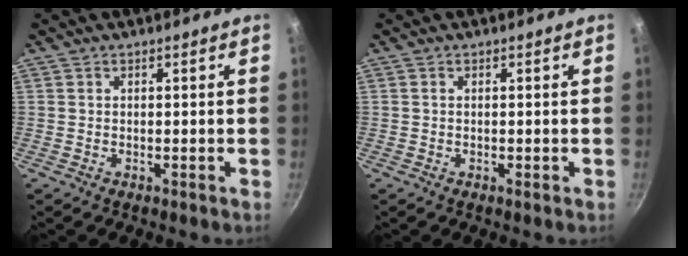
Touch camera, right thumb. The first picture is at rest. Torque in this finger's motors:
{"motor_torque": [-0.31, -0.01, -0.23, 0.10, 0.01]}